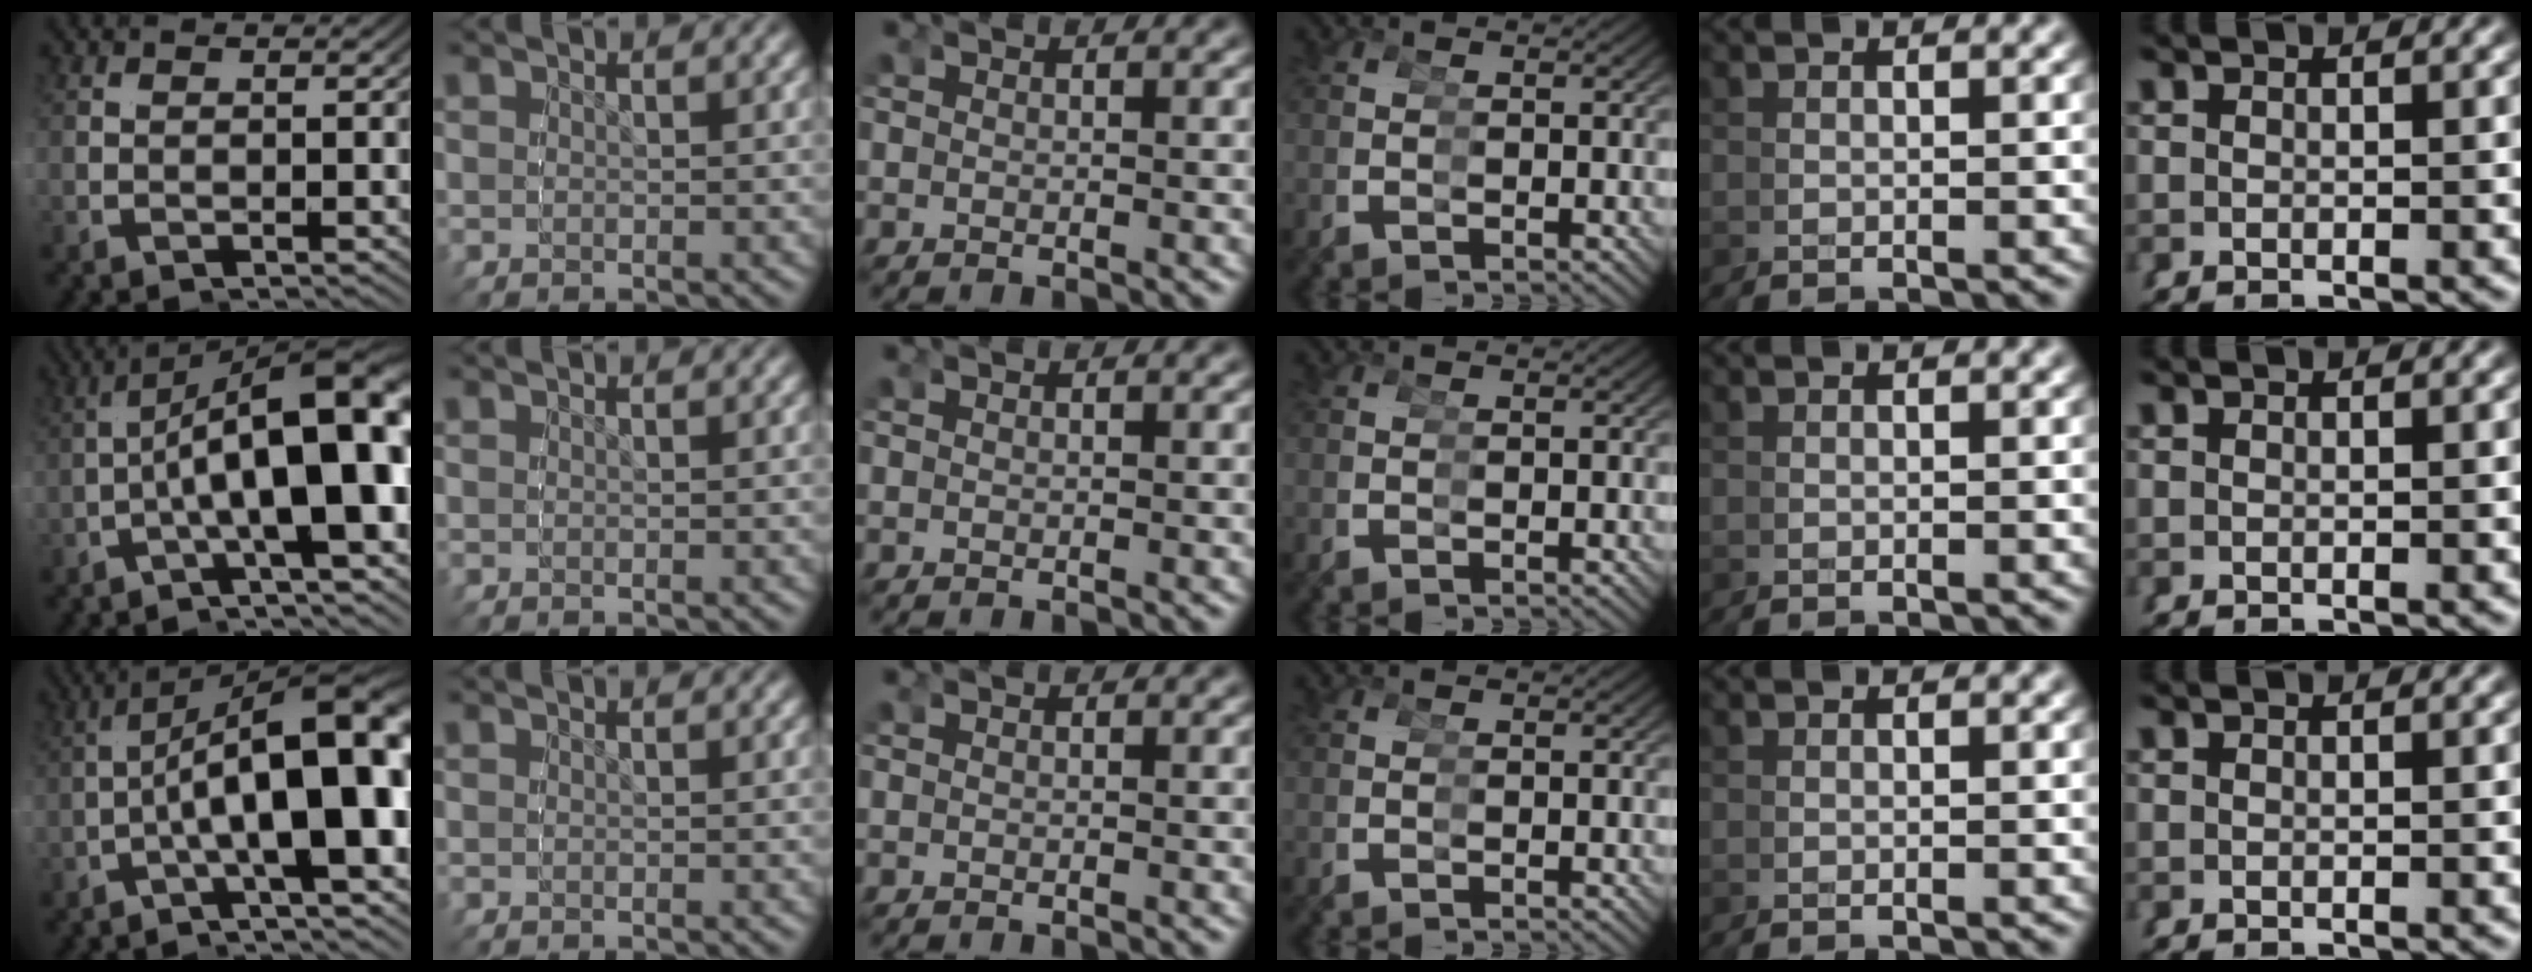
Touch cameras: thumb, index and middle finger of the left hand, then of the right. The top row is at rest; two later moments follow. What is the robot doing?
{"motion": "grasp_and_lifting", "object": "cubes"}